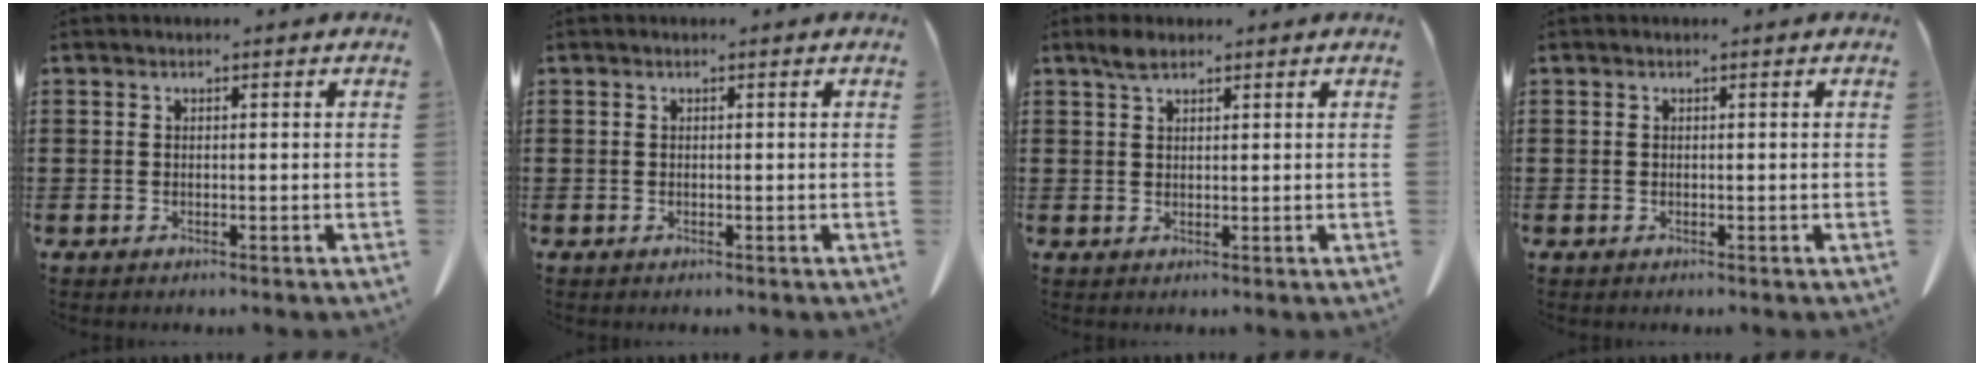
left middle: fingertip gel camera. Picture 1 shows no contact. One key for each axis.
{"total": 0.0}
{"total": 2.3, "fx": 1.6, "fy": 0.9, "fz": 1.3, "tx": -0.031, "ty": 0.004, "tz": 0.030}
{"total": 0.0}